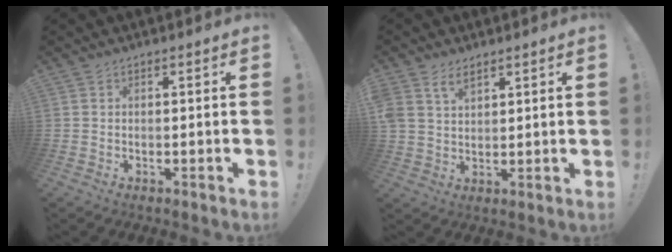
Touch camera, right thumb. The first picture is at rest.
{"total": 5.2, "force": [3.5, 2.9, 2.4], "torque": [-0.043, -0.015, 0.067]}